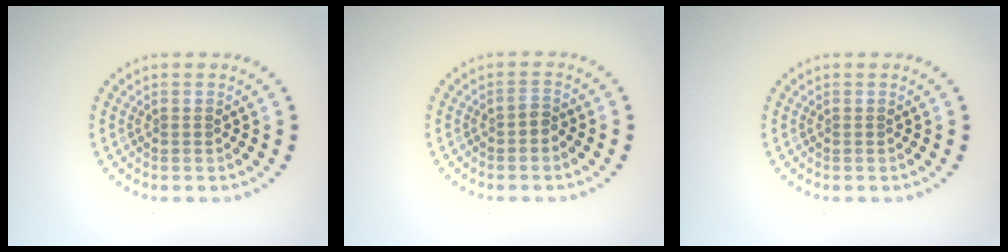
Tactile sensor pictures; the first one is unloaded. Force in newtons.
{"total": 0.9, "press": 0.7, "slide": 0.6}
{"total": 0.0}